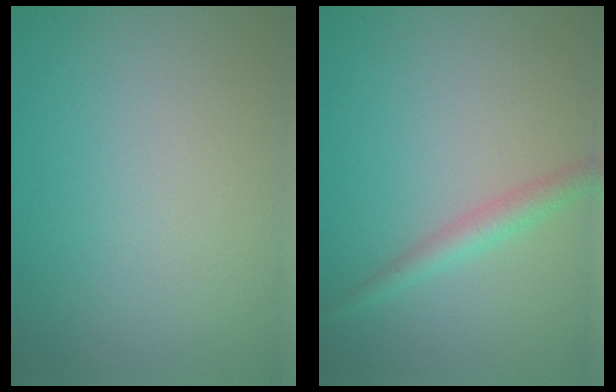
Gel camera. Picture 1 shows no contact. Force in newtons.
{"total": 2.1, "press": 2.1, "slide": 0.1}